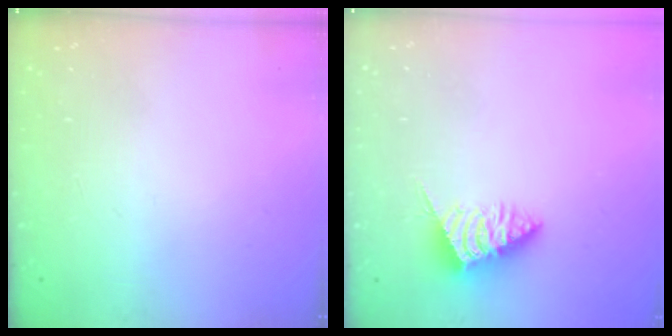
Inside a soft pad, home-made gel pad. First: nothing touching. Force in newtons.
{"total": 4.9, "press": 4.9, "slide": 0.2}